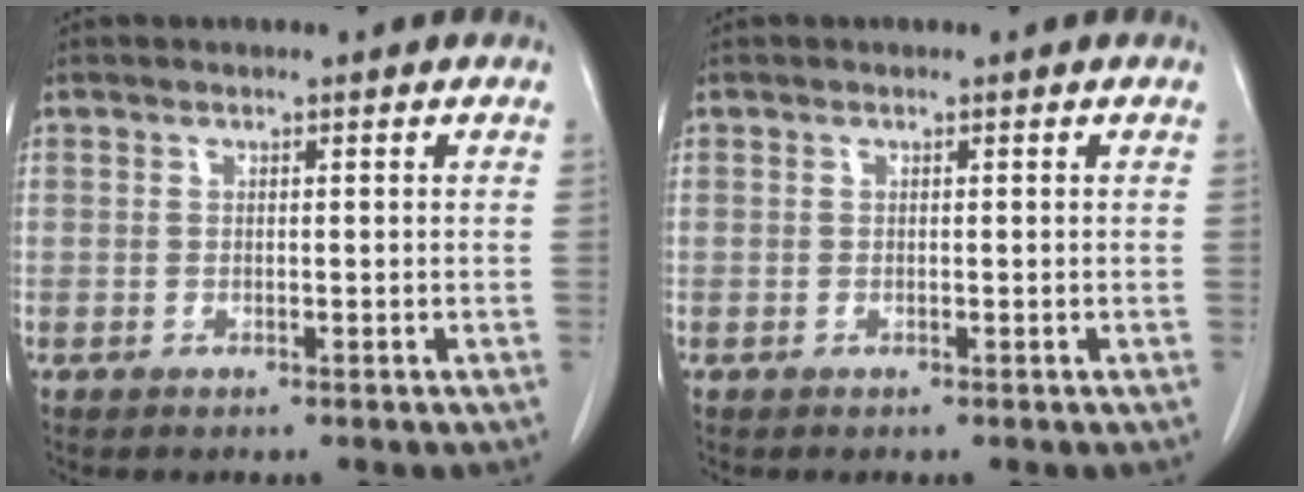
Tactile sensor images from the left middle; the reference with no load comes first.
{"total": 0.0}